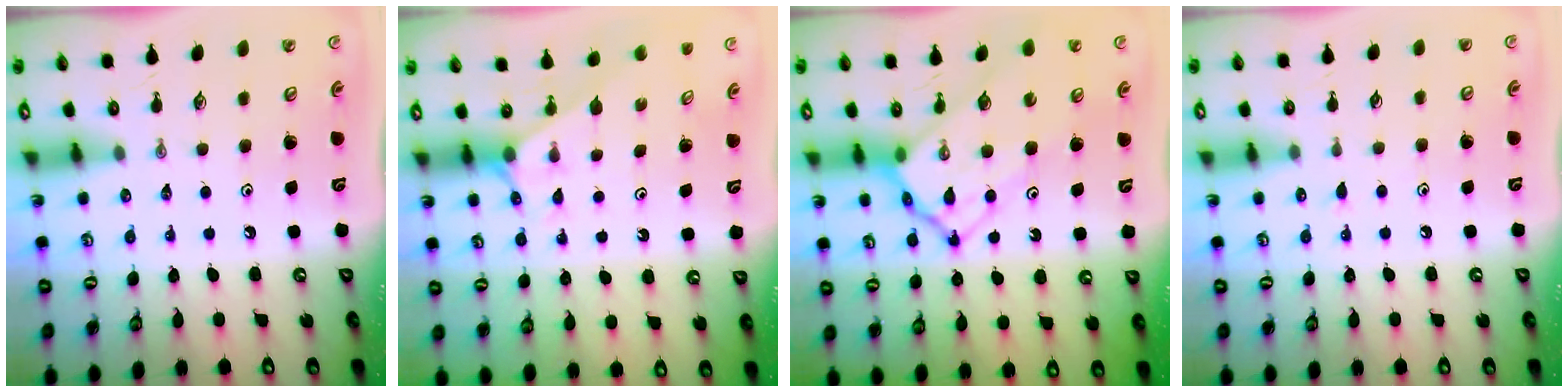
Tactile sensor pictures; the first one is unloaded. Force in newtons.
{"total": 2.8, "press": 2.8, "slide": 0.3}
{"total": 14.0, "press": 14.0, "slide": 1.3}
{"total": 5.9, "press": 5.8, "slide": 0.5}